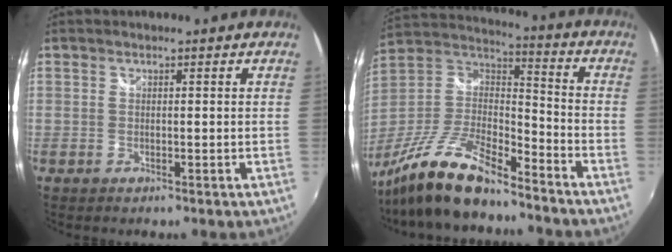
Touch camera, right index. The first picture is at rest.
{"total": 18.5, "force": [-14.2, 4.7, 11.0], "torque": [-0.240, -0.021, -0.267]}